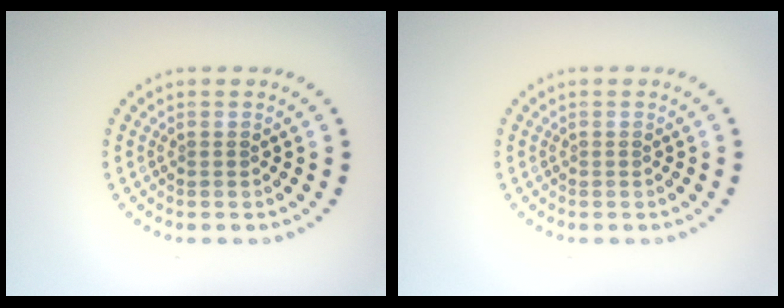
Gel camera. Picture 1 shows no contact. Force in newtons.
{"total": 0.0}